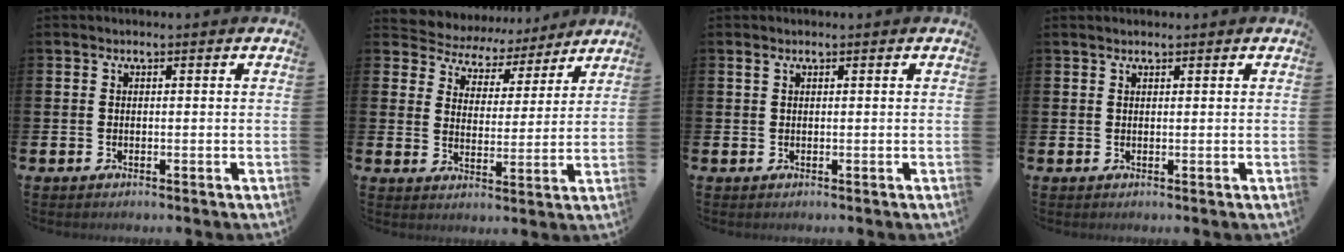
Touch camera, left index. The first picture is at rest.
{"total": 5.3, "force": [4.7, 2.5, -0.4], "torque": [-0.020, -0.042, 0.077]}
{"total": 0.7, "force": [0.4, 0.3, 0.5], "torque": [-0.004, 0.002, 0.005]}
{"total": 1.0, "force": [1.0, 0.2, 0.2], "torque": [0.002, 0.000, 0.016]}